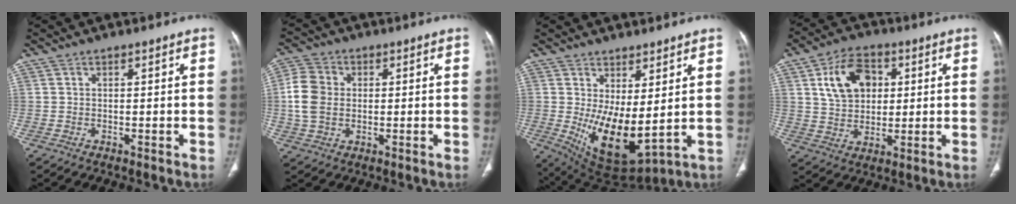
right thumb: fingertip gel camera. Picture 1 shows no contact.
{"total": 8.6, "force": [0.2, 6.7, 5.4], "torque": [-0.106, 0.012, 0.000]}
{"total": 11.8, "force": [1.4, 5.1, 10.5], "torque": [-0.178, -0.036, 0.050]}
{"total": 11.7, "force": [3.4, 8.3, 7.5], "torque": [-0.104, 0.000, 0.062]}